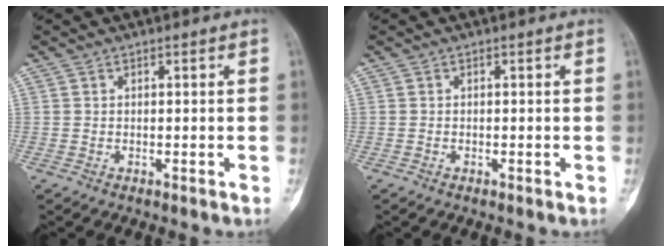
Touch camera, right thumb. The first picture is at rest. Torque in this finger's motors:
{"motor_torque": [-0.02, 0.22, -0.03, 0.01, -0.04]}